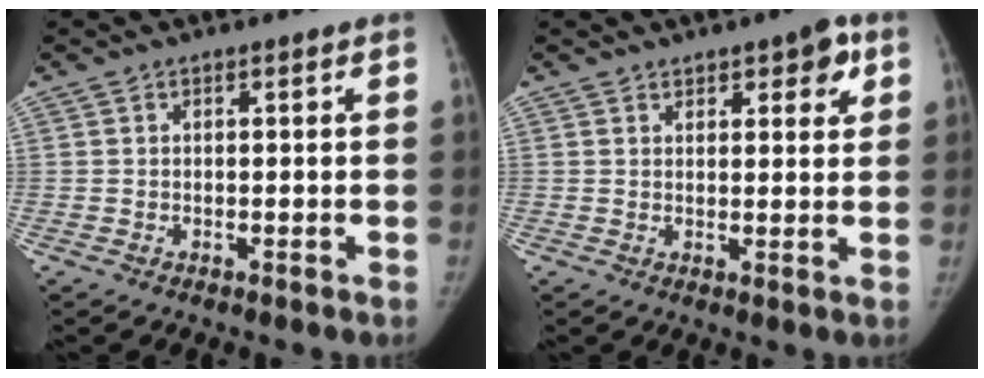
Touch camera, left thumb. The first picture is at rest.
{"total": 5.5, "force": [3.0, 2.4, 3.9], "torque": [-0.025, -0.012, 0.034]}